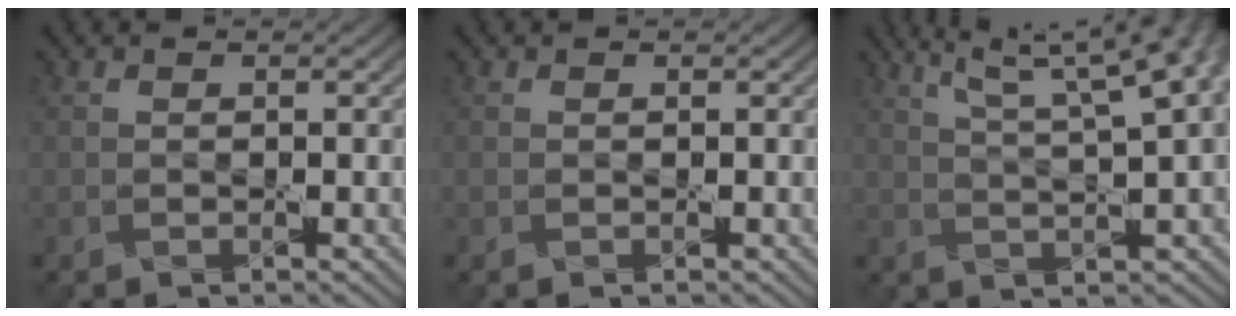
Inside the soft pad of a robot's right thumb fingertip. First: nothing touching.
{"total": 0.0}
{"total": 13.4, "force": [6.7, 3.8, 10.9], "torque": [-0.146, 0.045, 0.083]}